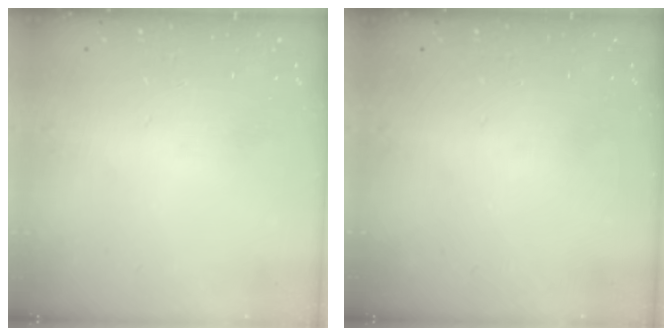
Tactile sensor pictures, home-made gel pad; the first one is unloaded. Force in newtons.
{"total": 0.0}